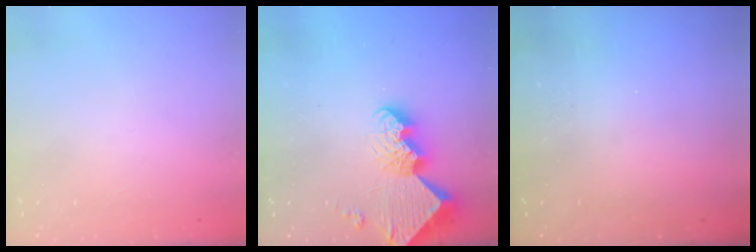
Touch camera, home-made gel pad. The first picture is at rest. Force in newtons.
{"total": 13.0, "press": 13.0, "slide": 1.3}
{"total": 0.0}